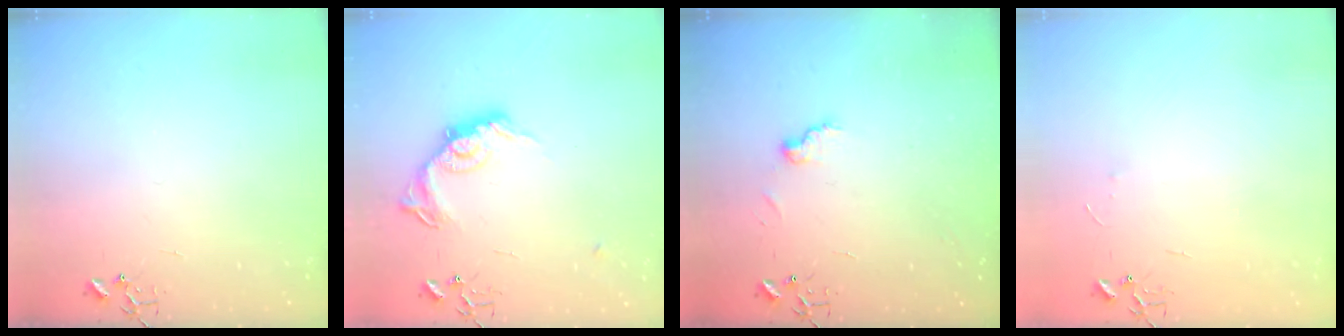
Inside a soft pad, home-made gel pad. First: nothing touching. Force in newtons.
{"total": 14.2, "press": 14.2, "slide": 0.6}
{"total": 6.7, "press": 6.6, "slide": 0.7}
{"total": 3.2, "press": 3.2, "slide": 0.4}